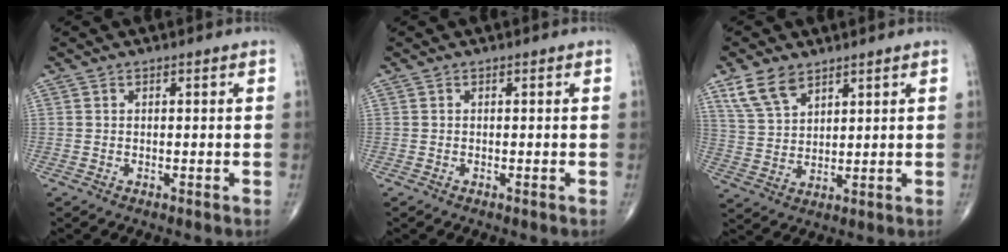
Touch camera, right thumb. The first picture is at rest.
{"total": 0.0}
{"total": 7.6, "force": [5.0, 4.1, 4.0], "torque": [-0.068, -0.019, 0.107]}